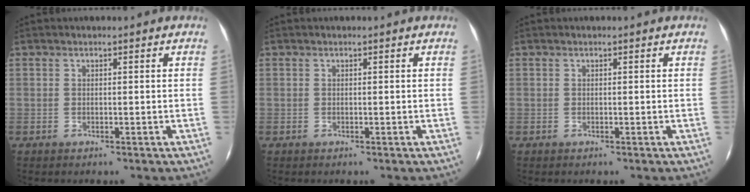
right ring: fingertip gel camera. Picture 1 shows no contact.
{"total": 0.0}
{"total": 0.0}